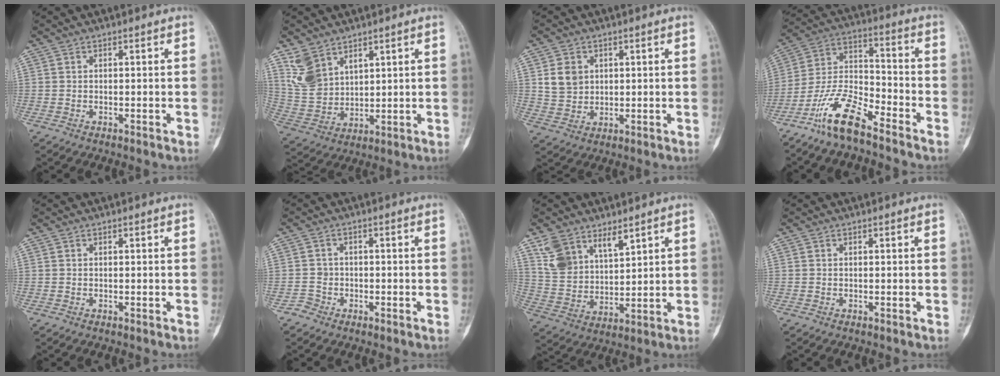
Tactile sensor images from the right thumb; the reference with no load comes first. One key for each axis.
{"total": 8.7, "fx": 5.6, "fy": 5.4, "fz": 4.0, "tx": -0.069, "ty": -0.022, "tz": 0.129}
{"total": 5.7, "fx": 1.7, "fy": 4.7, "fz": 2.7, "tx": -0.033, "ty": -0.007, "tz": 0.039}
{"total": 12.3, "fx": -9.1, "fy": 3.6, "fz": 7.5, "tx": -0.152, "ty": 0.068, "tz": -0.182}
{"total": 0.0}
{"total": 2.2, "fx": -1.3, "fy": 1.8, "fz": -0.1, "tx": 0.014, "ty": 0.010, "tz": -0.031}
{"total": 10.1, "fx": 6.8, "fy": 5.7, "fz": 4.8, "tx": -0.072, "ty": -0.031, "tz": 0.144}
{"total": 0.0}